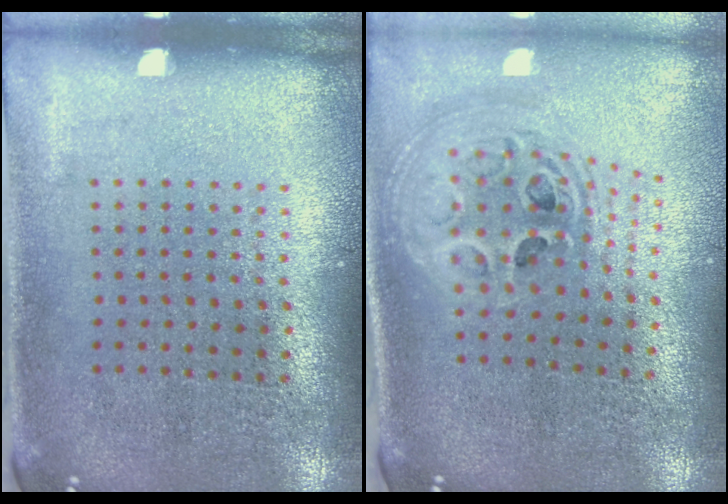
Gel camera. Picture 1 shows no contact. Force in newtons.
{"total": 2.4, "press": 1.8, "slide": 1.6}